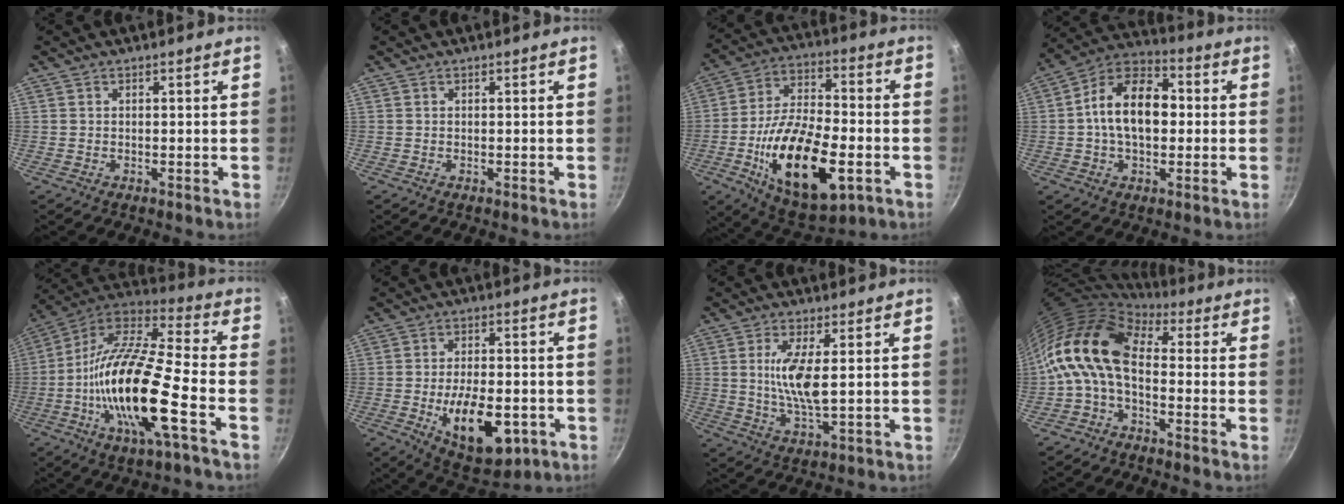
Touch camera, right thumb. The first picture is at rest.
{"total": 0.0}
{"total": 23.0, "force": [-6.8, 10.8, 19.1], "torque": [-0.317, 0.022, -0.109]}
{"total": 14.6, "force": [0.5, 9.3, 11.2], "torque": [-0.153, 0.034, -0.013]}
{"total": 22.6, "force": [-6.7, 5.7, 20.9], "torque": [-0.381, 0.029, -0.143]}
{"total": 15.4, "force": [-4.3, 7.8, 12.6], "torque": [-0.170, 0.005, -0.052]}
{"total": 8.1, "force": [1.3, 2.2, 7.7], "torque": [-0.156, -0.009, 0.029]}
{"total": 12.8, "force": [-1.2, 7.7, 10.2], "torque": [-0.180, 0.031, -0.042]}